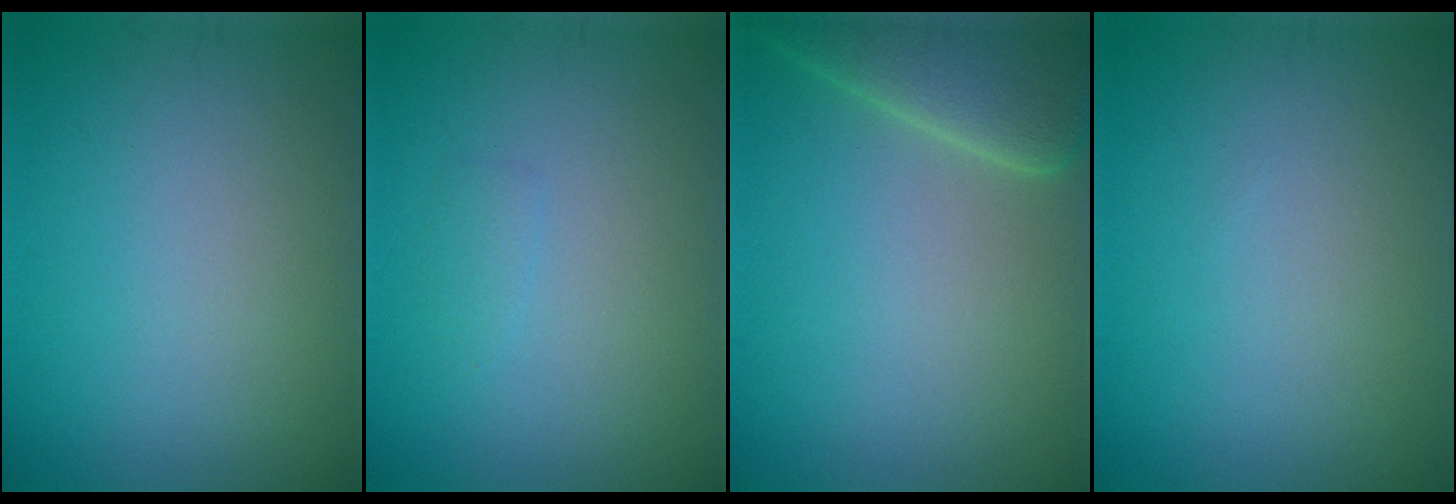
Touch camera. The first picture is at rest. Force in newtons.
{"total": 0.7, "press": 0.7, "slide": 0.1}
{"total": 5.6, "press": 5.6, "slide": 0.5}
{"total": 0.0}